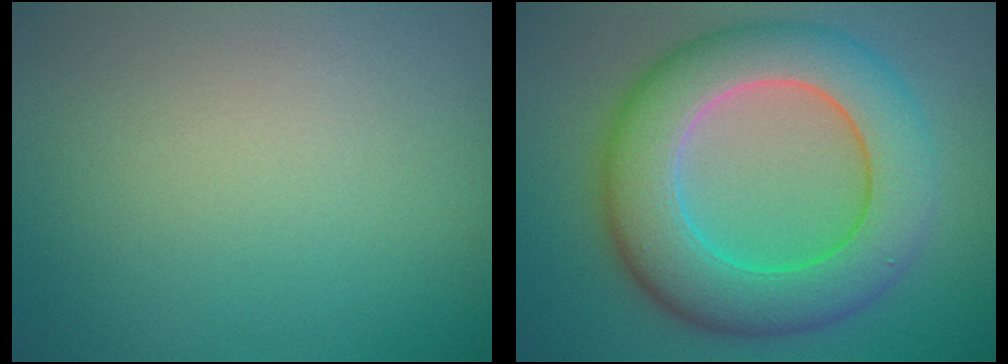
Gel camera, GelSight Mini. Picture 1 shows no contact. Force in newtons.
{"total": 9.8, "press": 9.8, "slide": 0.7}